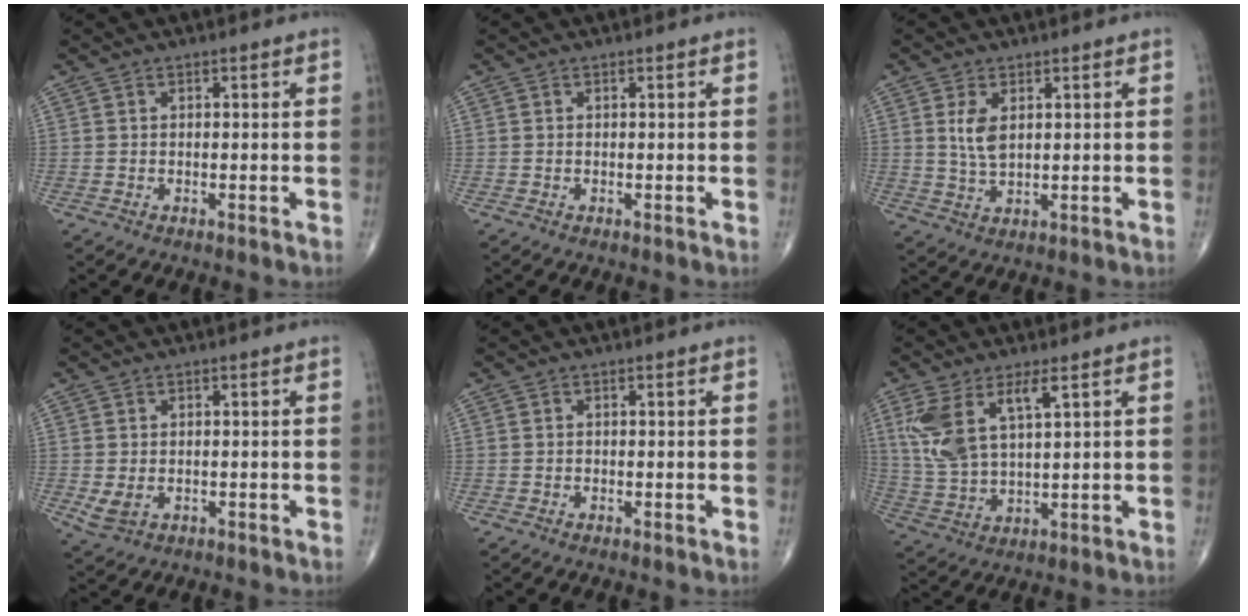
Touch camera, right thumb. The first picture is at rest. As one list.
[{"total": 0.0}, {"total": 4.6, "force": [1.4, 2.3, 3.7], "torque": [-0.070, -0.008, 0.034]}, {"total": 2.9, "force": [-0.3, 2.1, 2.0], "torque": [-0.043, -0.003, 0.005]}, {"total": 0.0}, {"total": 10.2, "force": [4.5, 3.9, 8.3], "torque": [-0.180, -0.016, 0.101]}]